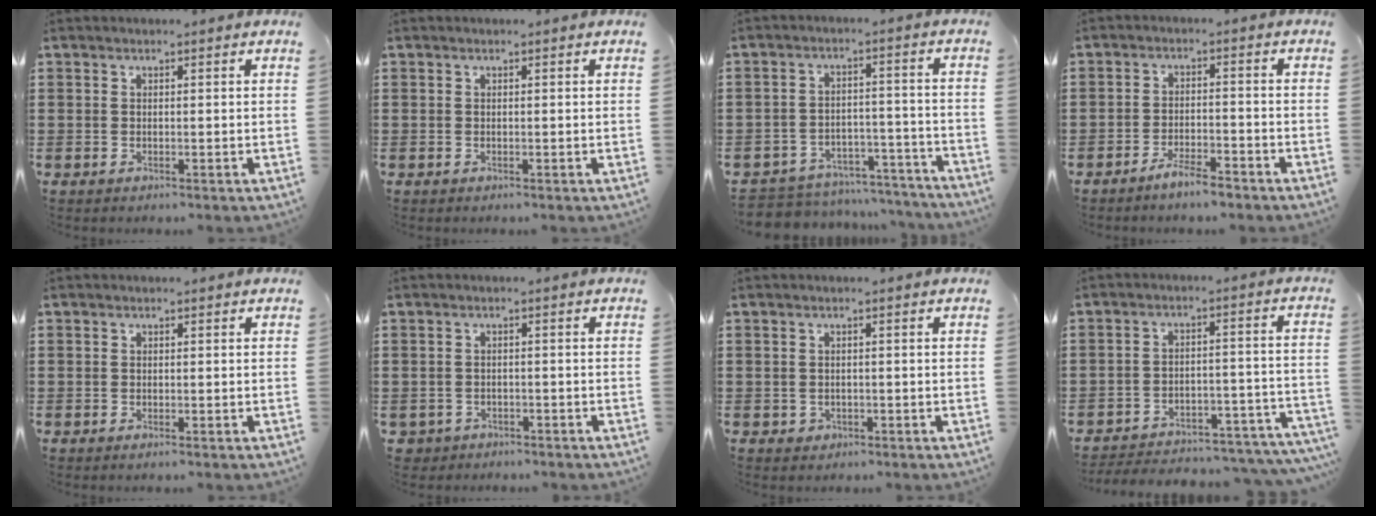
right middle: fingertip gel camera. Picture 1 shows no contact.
{"total": 0.0}
{"total": 5.9, "force": [-5.8, 0.9, 0.3], "torque": [-0.011, 0.015, -0.119]}
{"total": 3.8, "force": [-3.5, 0.5, 1.5], "torque": [-0.033, 0.005, -0.068]}
{"total": 0.0}
{"total": 1.7, "force": [-1.5, 0.6, -0.2], "torque": [-0.006, -0.001, -0.037]}
{"total": 0.8, "force": [-0.3, 0.7, 0.3], "torque": [-0.009, 0.004, -0.006]}
{"total": 4.5, "force": [-4.4, 0.7, 1.1], "torque": [-0.025, 0.000, -0.091]}